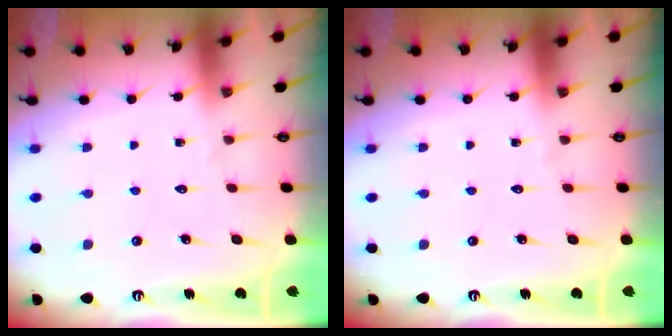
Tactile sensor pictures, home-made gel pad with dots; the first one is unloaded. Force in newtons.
{"total": 0.0}